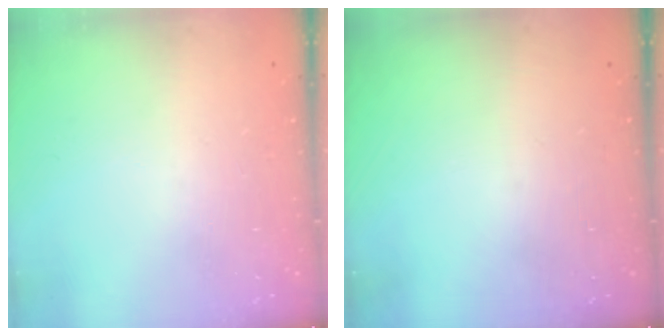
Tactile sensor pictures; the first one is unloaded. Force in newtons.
{"total": 0.0}